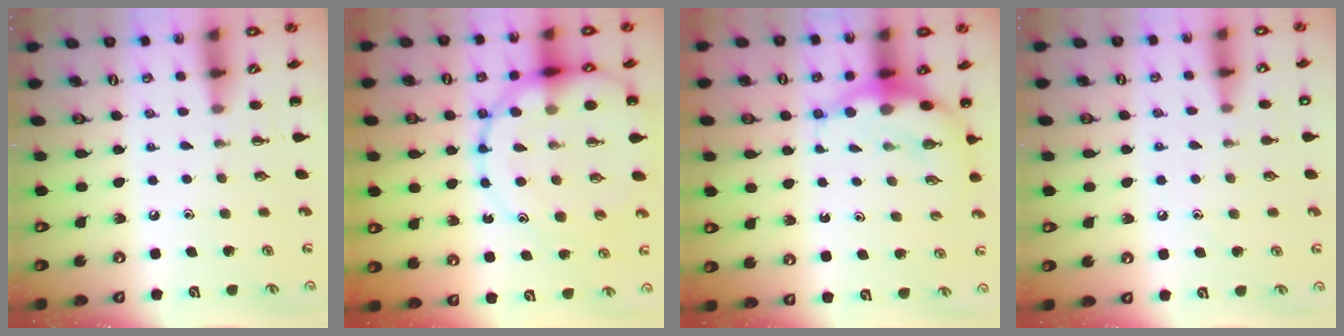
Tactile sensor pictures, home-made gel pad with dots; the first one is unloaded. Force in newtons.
{"total": 19.4, "press": 19.2, "slide": 3.0}
{"total": 6.6, "press": 6.5, "slide": 1.6}
{"total": 7.3, "press": 7.0, "slide": 2.3}